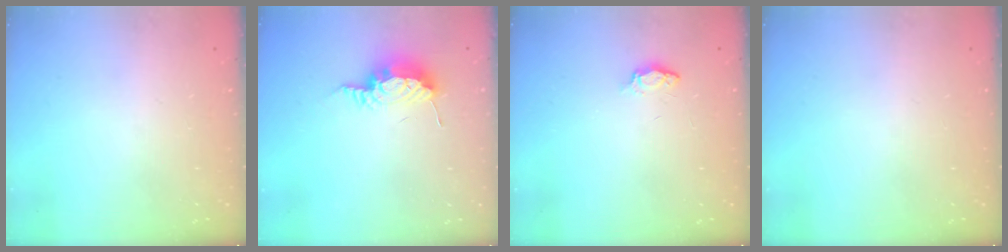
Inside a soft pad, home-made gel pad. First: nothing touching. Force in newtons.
{"total": 8.4, "press": 8.4, "slide": 0.9}
{"total": 3.7, "press": 3.7, "slide": 0.6}
{"total": 0.0}